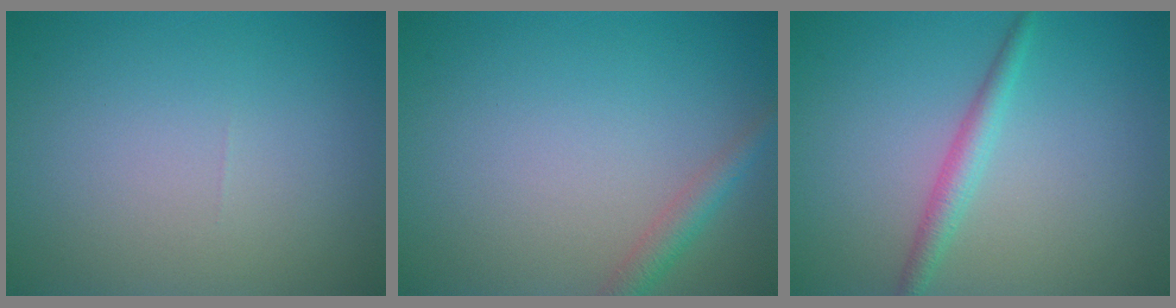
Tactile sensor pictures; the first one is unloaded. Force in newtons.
{"total": 2.0, "press": 2.0, "slide": 0.1}
{"total": 2.1, "press": 2.1, "slide": 0.1}